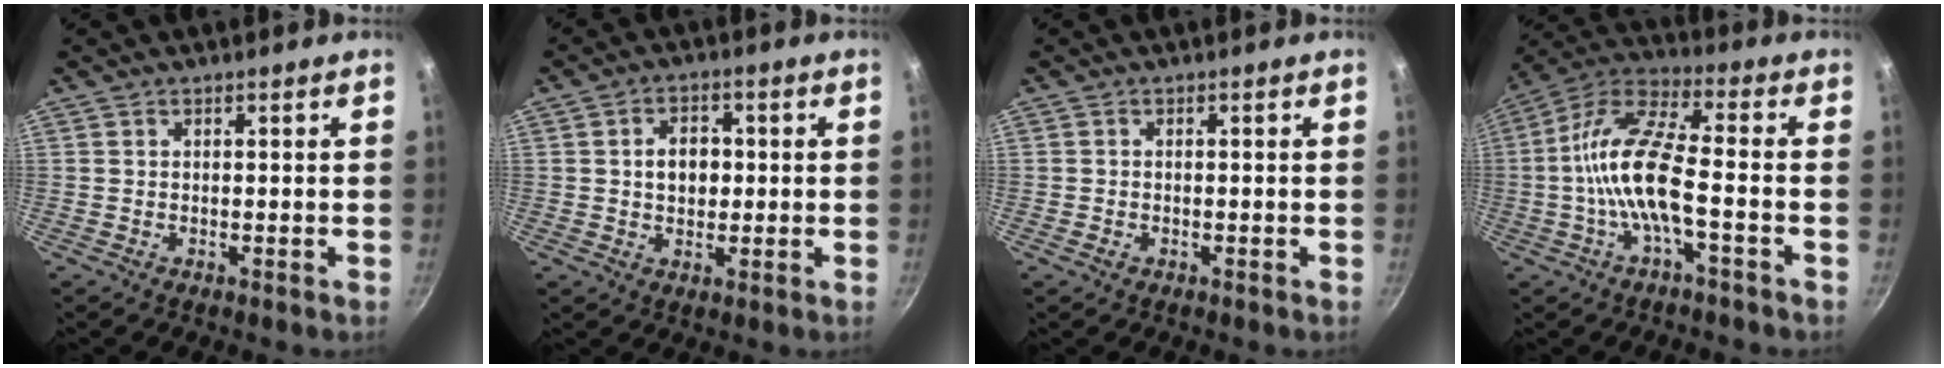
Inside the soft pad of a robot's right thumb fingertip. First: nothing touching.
{"total": 5.8, "force": [0.5, 4.3, 3.9], "torque": [-0.040, 0.008, 0.004]}
{"total": 1.0, "force": [-0.5, 0.8, 0.5], "torque": [-0.010, -0.001, -0.007]}
{"total": 13.6, "force": [-2.9, 4.2, 12.6], "torque": [-0.255, 0.038, -0.072]}